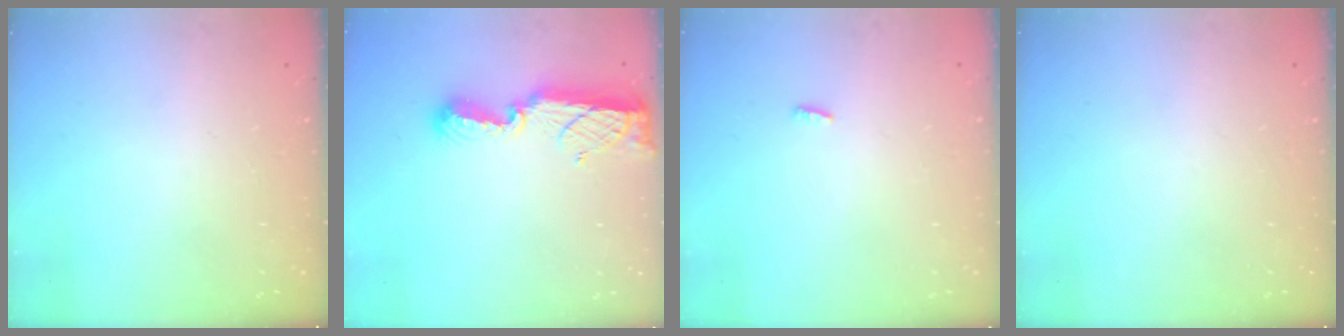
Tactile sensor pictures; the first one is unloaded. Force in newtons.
{"total": 9.9, "press": 9.9, "slide": 0.8}
{"total": 2.3, "press": 2.1, "slide": 0.8}
{"total": 0.0}